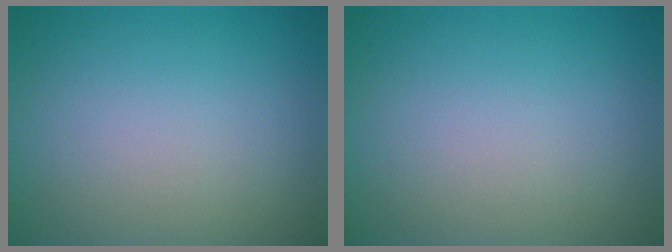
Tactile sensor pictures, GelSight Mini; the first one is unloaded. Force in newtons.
{"total": 0.0}